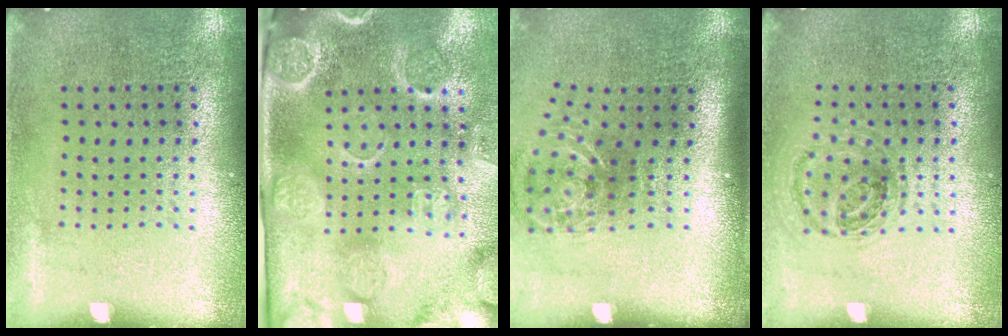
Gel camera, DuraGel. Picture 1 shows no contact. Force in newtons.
{"total": 4.3, "press": 3.4, "slide": 2.6}
{"total": 1.7, "press": 1.2, "slide": 1.2}
{"total": 0.9, "press": 0.9, "slide": 0.3}